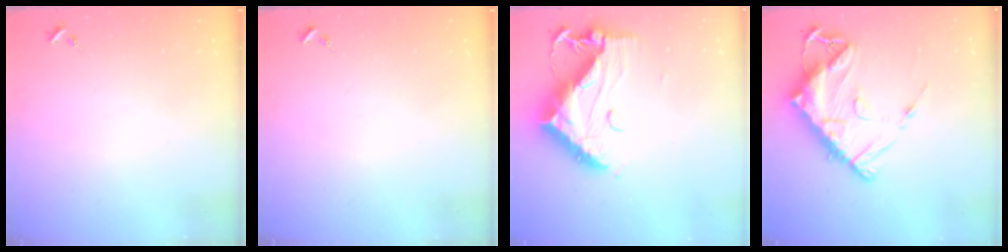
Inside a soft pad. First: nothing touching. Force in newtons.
{"total": 0.0}
{"total": 17.0, "press": 17.0, "slide": 1.4}
{"total": 18.7, "press": 18.6, "slide": 1.9}